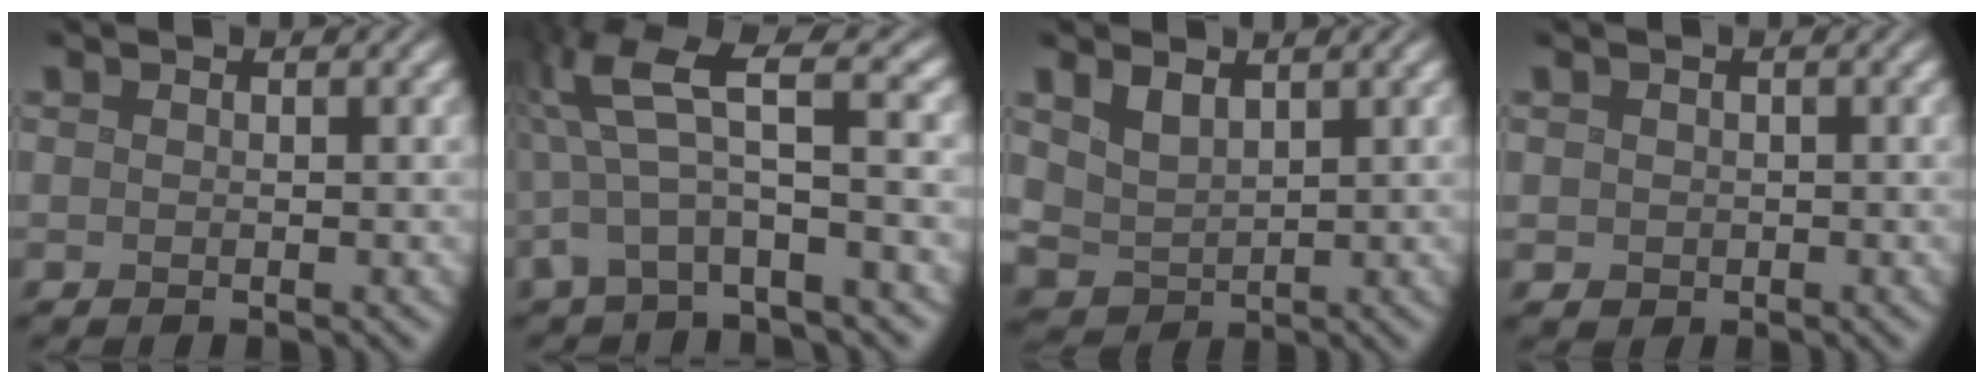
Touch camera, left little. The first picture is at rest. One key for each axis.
{"total": 5.9, "fx": 0.2, "fy": 1.5, "fz": 5.7, "tx": -0.127, "ty": 0.007, "tz": -0.001}
{"total": 2.8, "fx": 1.5, "fy": 1.9, "fz": 1.4, "tx": -0.041, "ty": -0.005, "tz": 0.032}
{"total": 1.0, "fx": 0.0, "fy": 1.0, "fz": 0.3, "tx": -0.002, "ty": -0.003, "tz": -0.001}